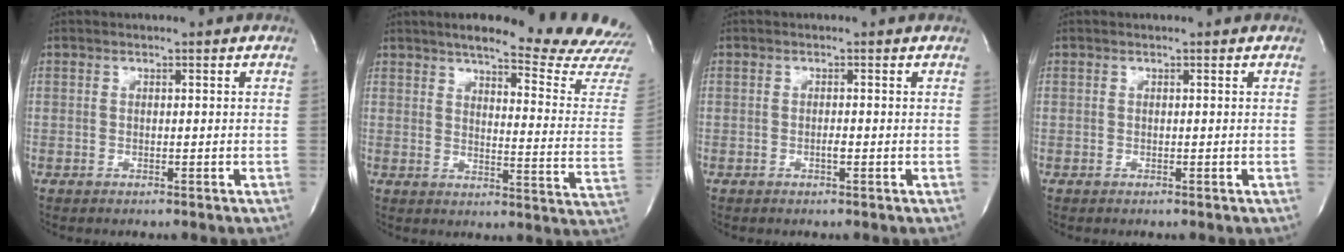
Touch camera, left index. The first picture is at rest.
{"total": 21.1, "force": [19.1, 0.4, 8.9], "torque": [-0.120, -0.104, 0.218]}
{"total": 1.1, "force": [-1.1, 0.0, 0.4], "torque": [-0.007, -0.008, -0.018]}
{"total": 0.0}